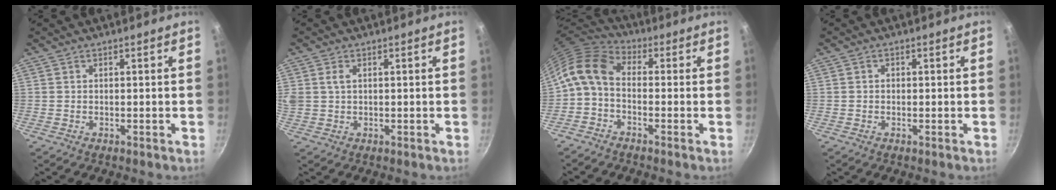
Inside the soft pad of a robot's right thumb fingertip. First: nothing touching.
{"total": 3.3, "force": [0.9, 2.2, 2.3], "torque": [-0.042, 0.003, 0.017]}
{"total": 9.0, "force": [-1.2, 5.9, 6.7], "torque": [-0.137, 0.038, -0.044]}
{"total": 0.8, "force": [-0.1, 0.7, 0.4], "torque": [-0.005, 0.004, -0.002]}